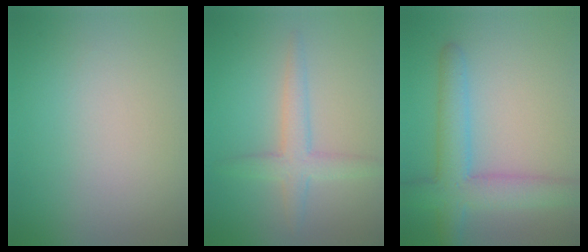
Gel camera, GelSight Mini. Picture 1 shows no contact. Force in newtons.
{"total": 3.1, "press": 3.1, "slide": 0.2}
{"total": 5.6, "press": 5.6, "slide": 0.2}